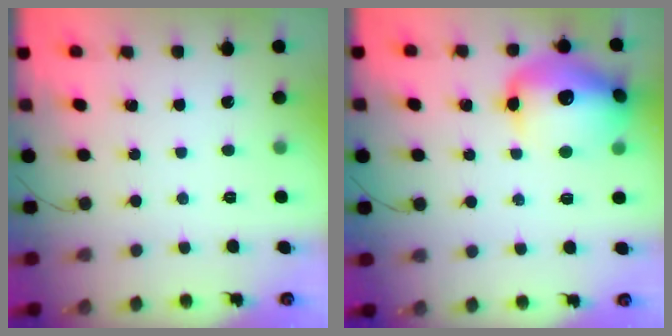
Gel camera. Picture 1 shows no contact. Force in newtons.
{"total": 17.8, "press": 17.6, "slide": 2.3}